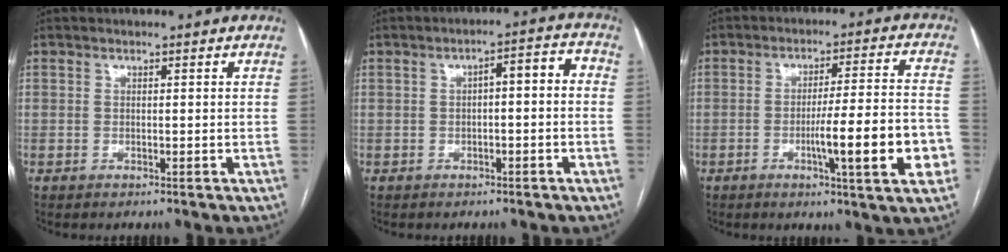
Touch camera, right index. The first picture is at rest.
{"total": 4.7, "force": [-0.3, 1.4, 4.4], "torque": [-0.062, 0.033, -0.006]}
{"total": 12.6, "force": [-3.9, 0.3, 12.0], "torque": [-0.177, -0.003, -0.057]}